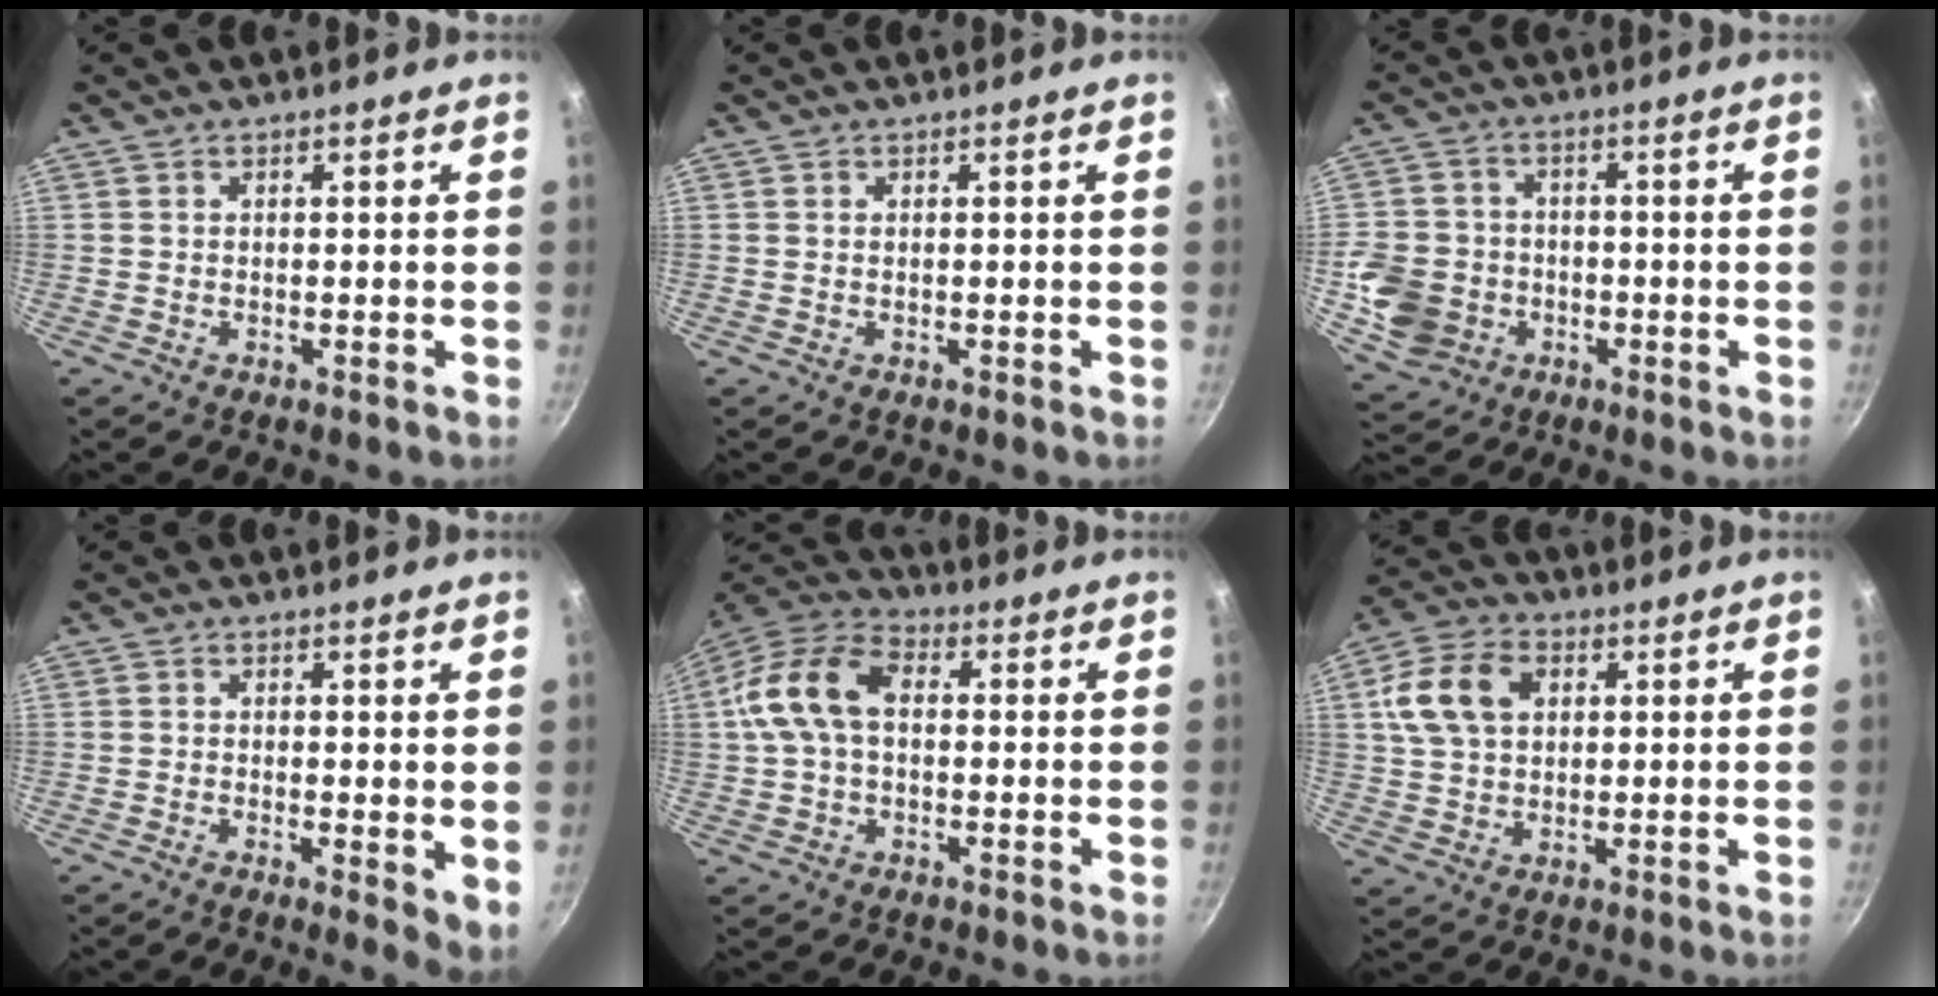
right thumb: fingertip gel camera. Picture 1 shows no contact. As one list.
[{"total": 0.0}, {"total": 10.8, "force": [-2.7, 9.4, 4.4], "torque": [-0.070, 0.012, -0.044]}, {"total": 3.9, "force": [-0.2, 1.0, 3.7], "torque": [-0.057, -0.012, -0.007]}, {"total": 12.8, "force": [1.3, 8.2, 9.8], "torque": [-0.196, 0.035, 0.014]}, {"total": 11.6, "force": [3.1, 8.0, 7.7], "torque": [-0.137, 0.012, 0.053]}]